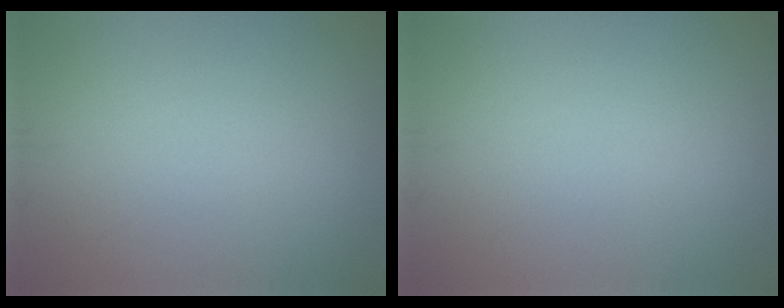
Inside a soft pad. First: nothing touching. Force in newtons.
{"total": 0.0}